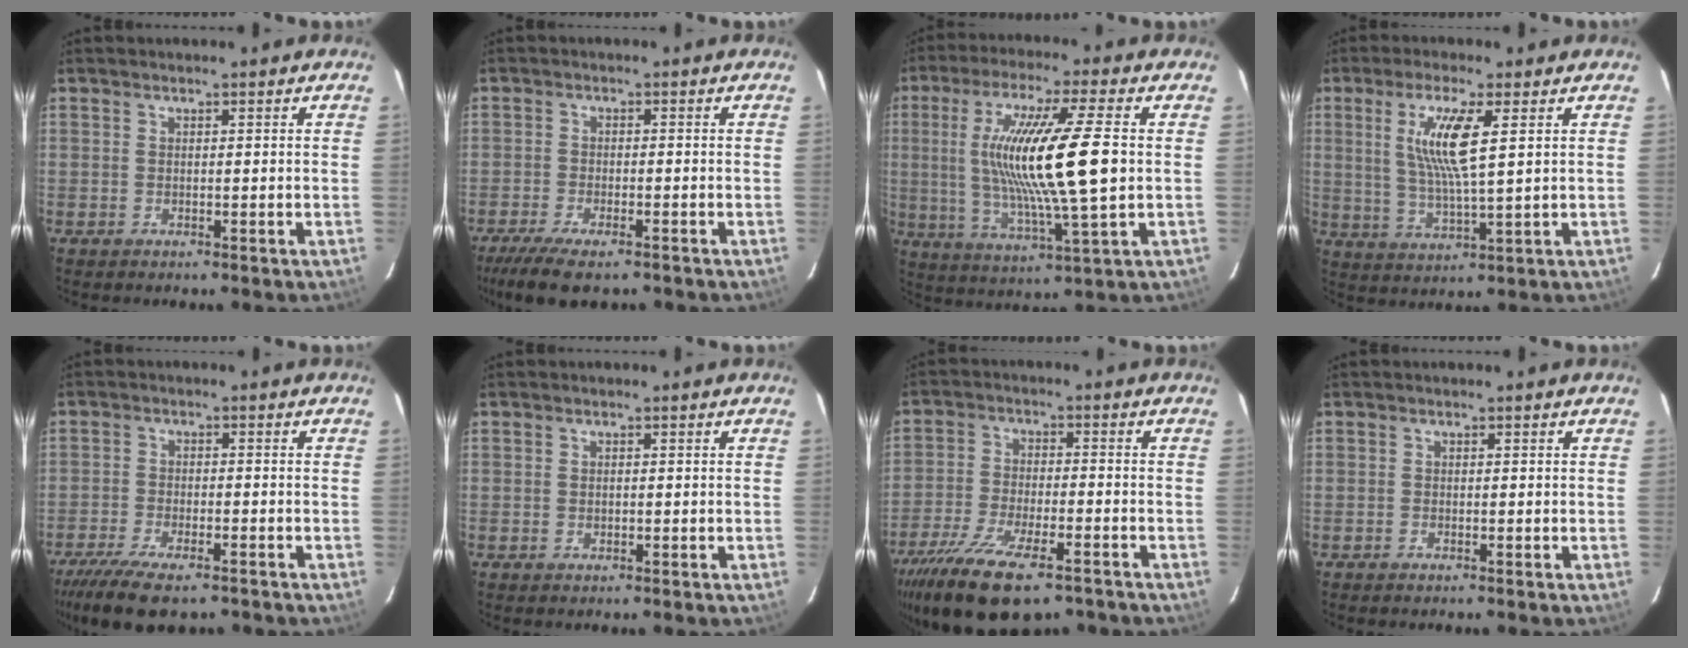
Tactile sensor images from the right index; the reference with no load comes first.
{"total": 9.4, "force": [-7.2, 2.7, 5.4], "torque": [-0.130, -0.028, -0.127]}
{"total": 17.6, "force": [1.4, 1.3, 17.5], "torque": [-0.323, -0.008, 0.034]}
{"total": 9.4, "force": [2.8, 1.0, 8.9], "torque": [-0.177, -0.006, 0.057]}
{"total": 11.4, "force": [-8.7, 3.4, 6.4], "torque": [-0.153, -0.034, -0.154]}
{"total": 0.6, "force": [0.0, 0.6, 0.1], "torque": [0.000, 0.000, 0.002]}
{"total": 17.1, "force": [-11.9, 6.0, 10.7], "torque": [-0.222, -0.043, -0.204]}
{"total": 0.0}